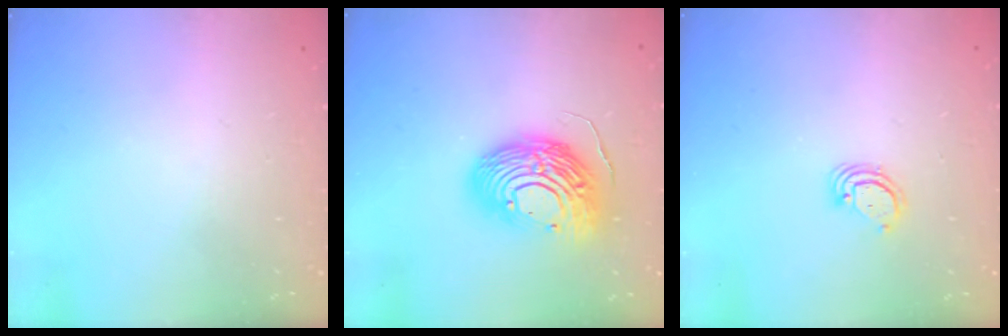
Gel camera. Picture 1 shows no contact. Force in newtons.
{"total": 16.0, "press": 15.8, "slide": 2.4}
{"total": 3.2, "press": 3.2, "slide": 0.3}